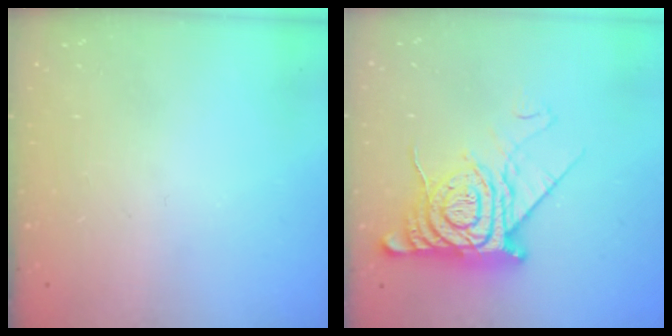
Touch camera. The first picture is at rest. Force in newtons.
{"total": 15.0, "press": 15.0, "slide": 1.3}